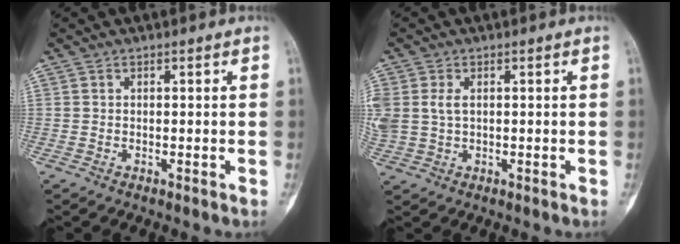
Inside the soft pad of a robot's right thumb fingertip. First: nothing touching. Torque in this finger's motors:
{"motor_torque": [0.39, 0.41, 0.66, 0.31, 0.15]}